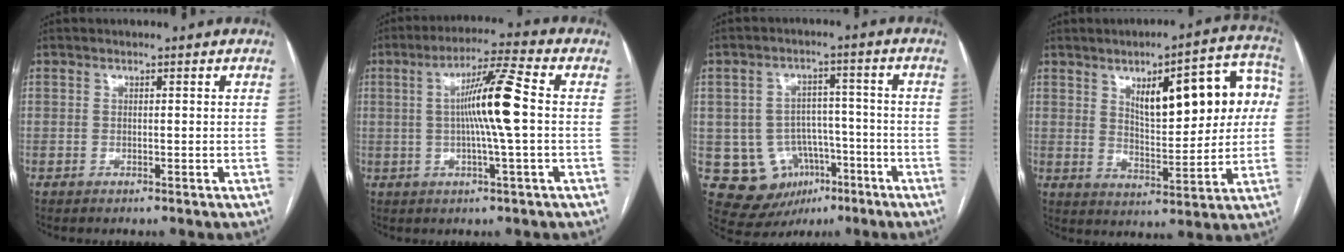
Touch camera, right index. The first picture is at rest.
{"total": 9.9, "force": [0.3, -0.7, 9.9], "torque": [-0.177, 0.007, 0.000]}
{"total": 10.8, "force": [-3.9, 9.3, 3.9], "torque": [-0.065, 0.029, -0.046]}
{"total": 16.0, "force": [4.1, 5.3, 14.5], "torque": [-0.187, 0.032, 0.062]}